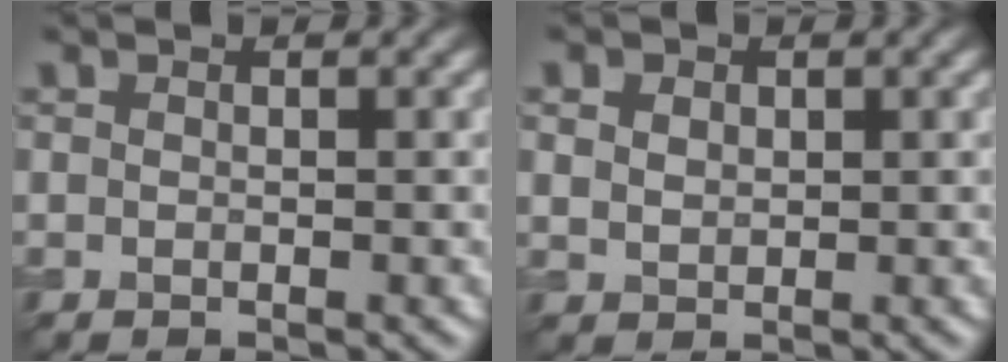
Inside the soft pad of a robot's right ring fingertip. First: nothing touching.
{"total": 3.1, "force": [1.5, 2.1, 1.5], "torque": [-0.040, 0.011, 0.023]}